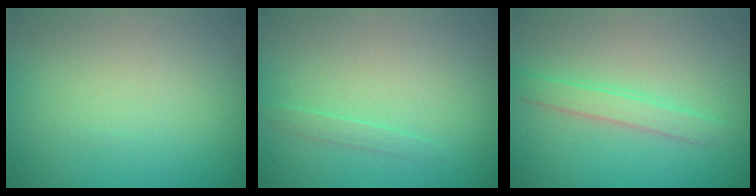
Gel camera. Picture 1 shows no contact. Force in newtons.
{"total": 0.7, "press": 0.7, "slide": 0.1}
{"total": 1.9, "press": 1.9, "slide": 0.1}